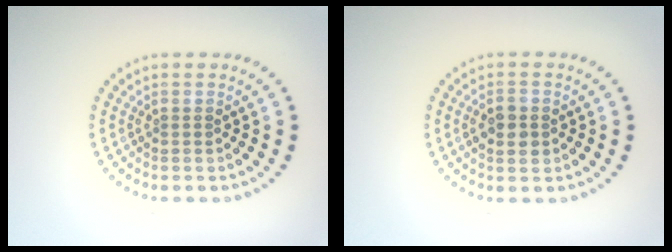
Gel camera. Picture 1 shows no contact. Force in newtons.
{"total": 2.7, "press": 2.7, "slide": 0.1}